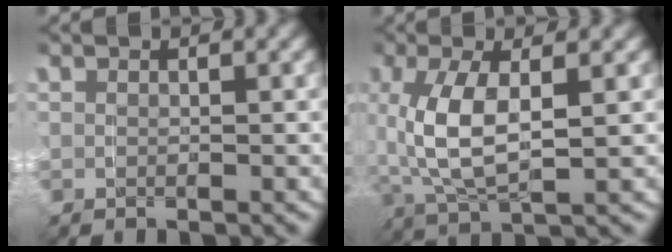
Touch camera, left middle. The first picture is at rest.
{"total": 5.8, "force": [0.5, 2.8, 5.1], "torque": [-0.125, -0.002, 0.013]}